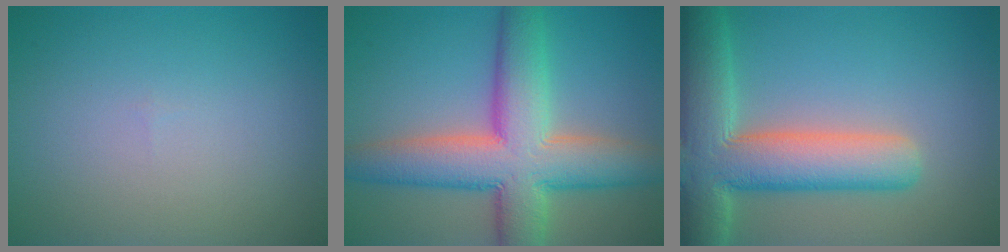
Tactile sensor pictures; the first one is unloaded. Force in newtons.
{"total": 10.5, "press": 10.5, "slide": 0.6}
{"total": 9.7, "press": 9.6, "slide": 0.7}